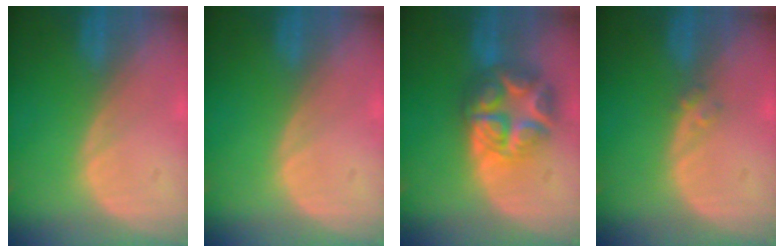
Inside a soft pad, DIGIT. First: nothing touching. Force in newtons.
{"total": 0.0}
{"total": 9.0, "press": 9.0, "slide": 0.4}
{"total": 1.4, "press": 1.2, "slide": 0.7}